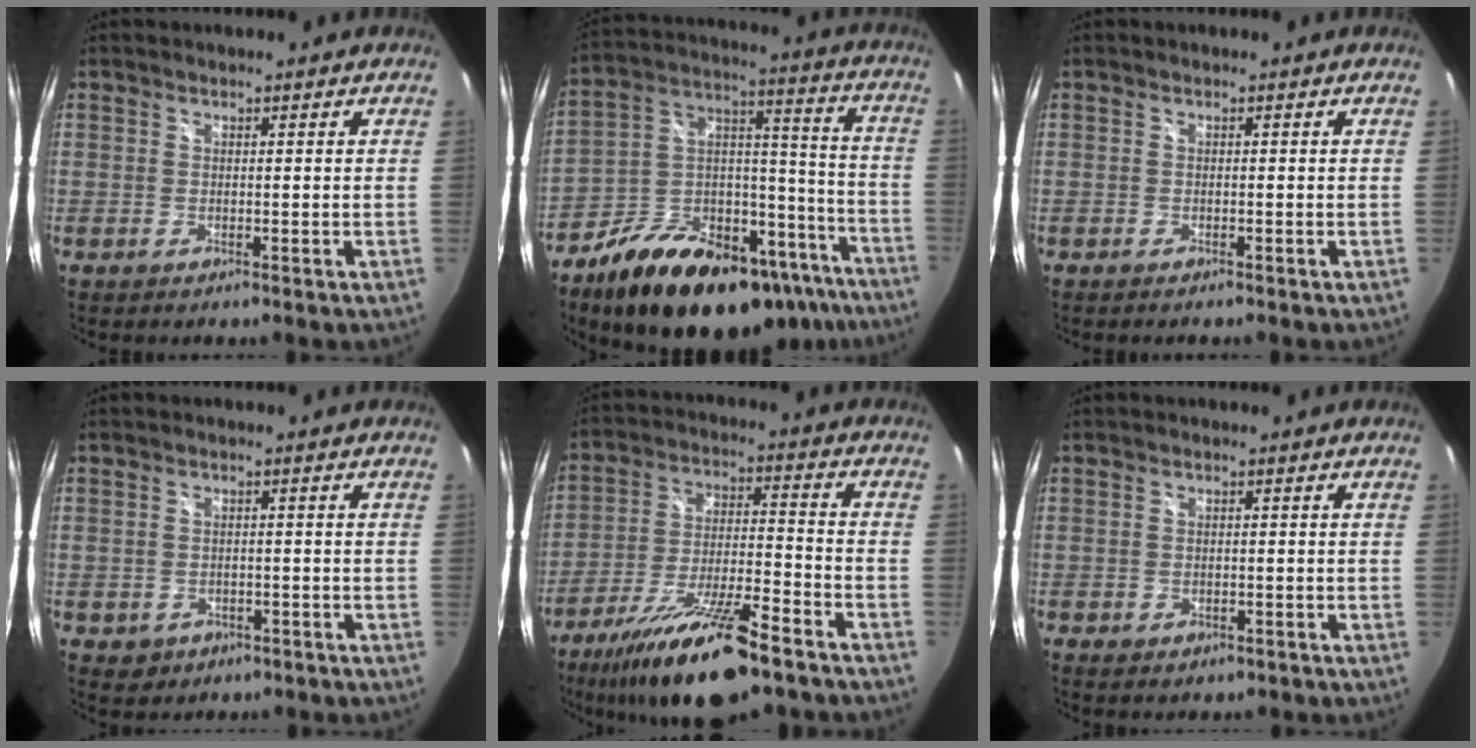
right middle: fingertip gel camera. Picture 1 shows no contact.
{"total": 29.2, "force": [-19.6, 13.9, 16.5], "torque": [-0.258, 0.052, -0.269]}
{"total": 0.8, "force": [-0.7, 0.2, 0.3], "torque": [-0.006, -0.004, -0.014]}
{"total": 3.9, "force": [-1.5, 3.4, 1.3], "torque": [-0.038, 0.001, -0.010]}
{"total": 19.0, "force": [-14.1, 3.8, 12.2], "torque": [-0.234, -0.034, -0.237]}
{"total": 2.5, "force": [-1.2, 1.8, 1.2], "torque": [-0.024, -0.004, -0.013]}